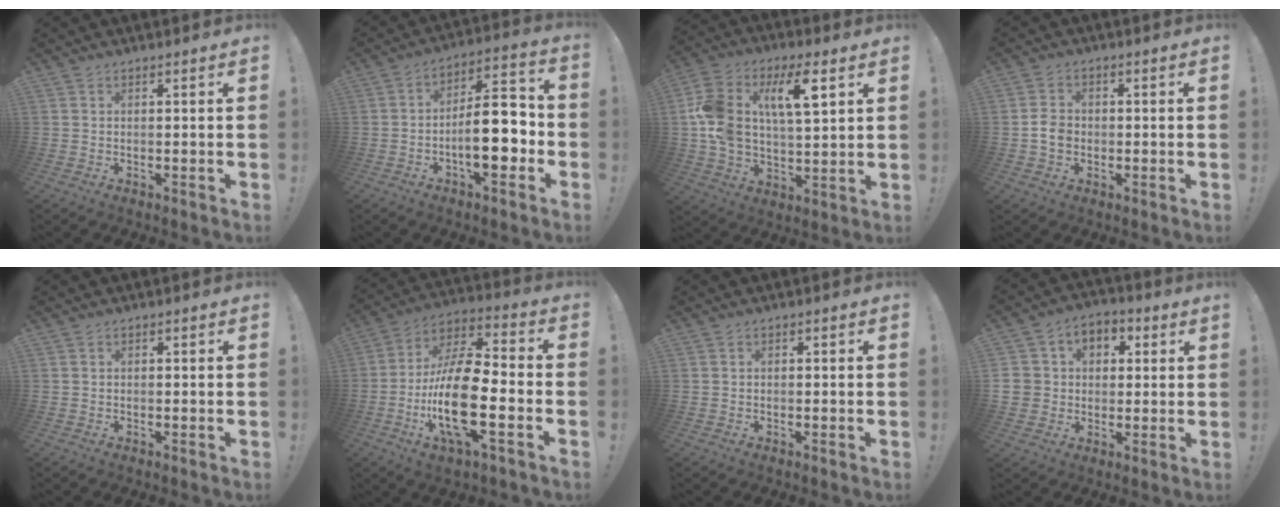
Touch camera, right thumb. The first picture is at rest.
{"total": 15.7, "force": [-4.4, 6.0, 13.9], "torque": [-0.204, 0.019, -0.074]}
{"total": 15.4, "force": [5.6, 8.3, 11.8], "torque": [-0.220, -0.009, 0.092]}
{"total": 4.9, "force": [-1.0, 4.0, 2.7], "torque": [-0.037, 0.013, -0.015]}
{"total": 0.5, "force": [-0.4, 0.3, 0.2], "torque": [-0.004, 0.002, -0.006]}
{"total": 20.9, "force": [-5.7, 7.6, 18.7], "torque": [-0.364, 0.021, -0.095]}
{"total": 0.7, "force": [-0.5, 0.4, 0.3], "torque": [-0.005, 0.002, -0.009]}
{"total": 7.6, "force": [0.3, 7.2, 2.4], "torque": [-0.026, 0.006, 0.012]}